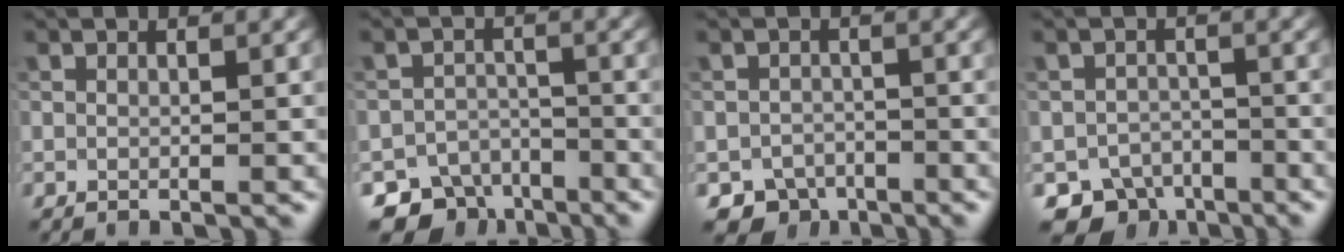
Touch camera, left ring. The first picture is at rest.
{"total": 6.4, "force": [-5.1, 3.7, 1.0], "torque": [0.009, -0.012, -0.069]}
{"total": 3.1, "force": [-2.3, 2.1, 0.5], "torque": [0.005, -0.004, -0.044]}
{"total": 4.5, "force": [-3.4, 2.8, 1.0], "torque": [-0.003, -0.009, -0.056]}